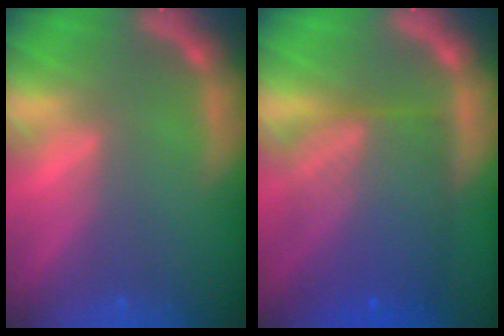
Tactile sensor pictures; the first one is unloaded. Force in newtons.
{"total": 9.5}